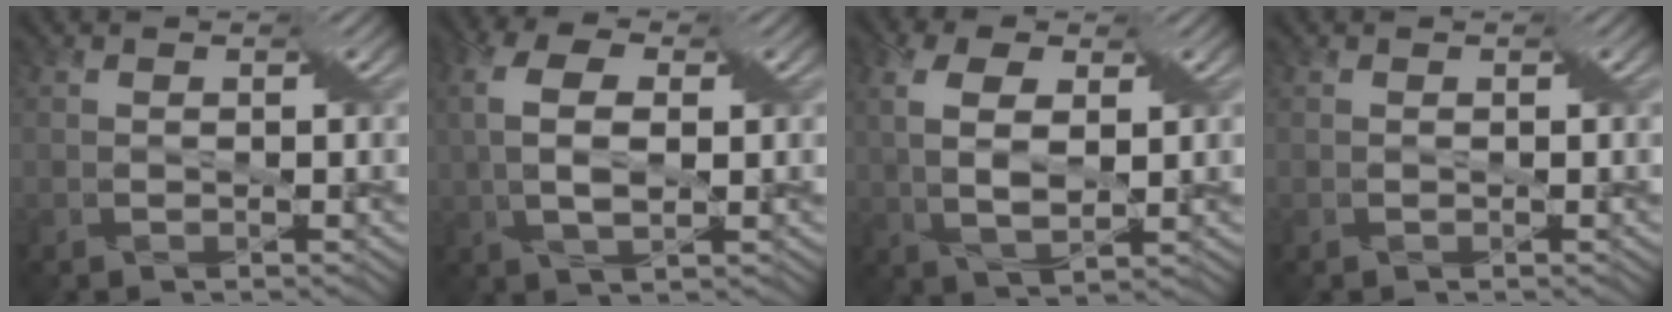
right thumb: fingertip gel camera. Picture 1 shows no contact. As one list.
[{"total": 6.9, "force": [0.9, 3.4, 6.0], "torque": [-0.141, 0.011, 0.012]}, {"total": 7.6, "force": [1.6, 3.9, 6.3], "torque": [-0.146, 0.008, 0.025]}, {"total": 0.0}]